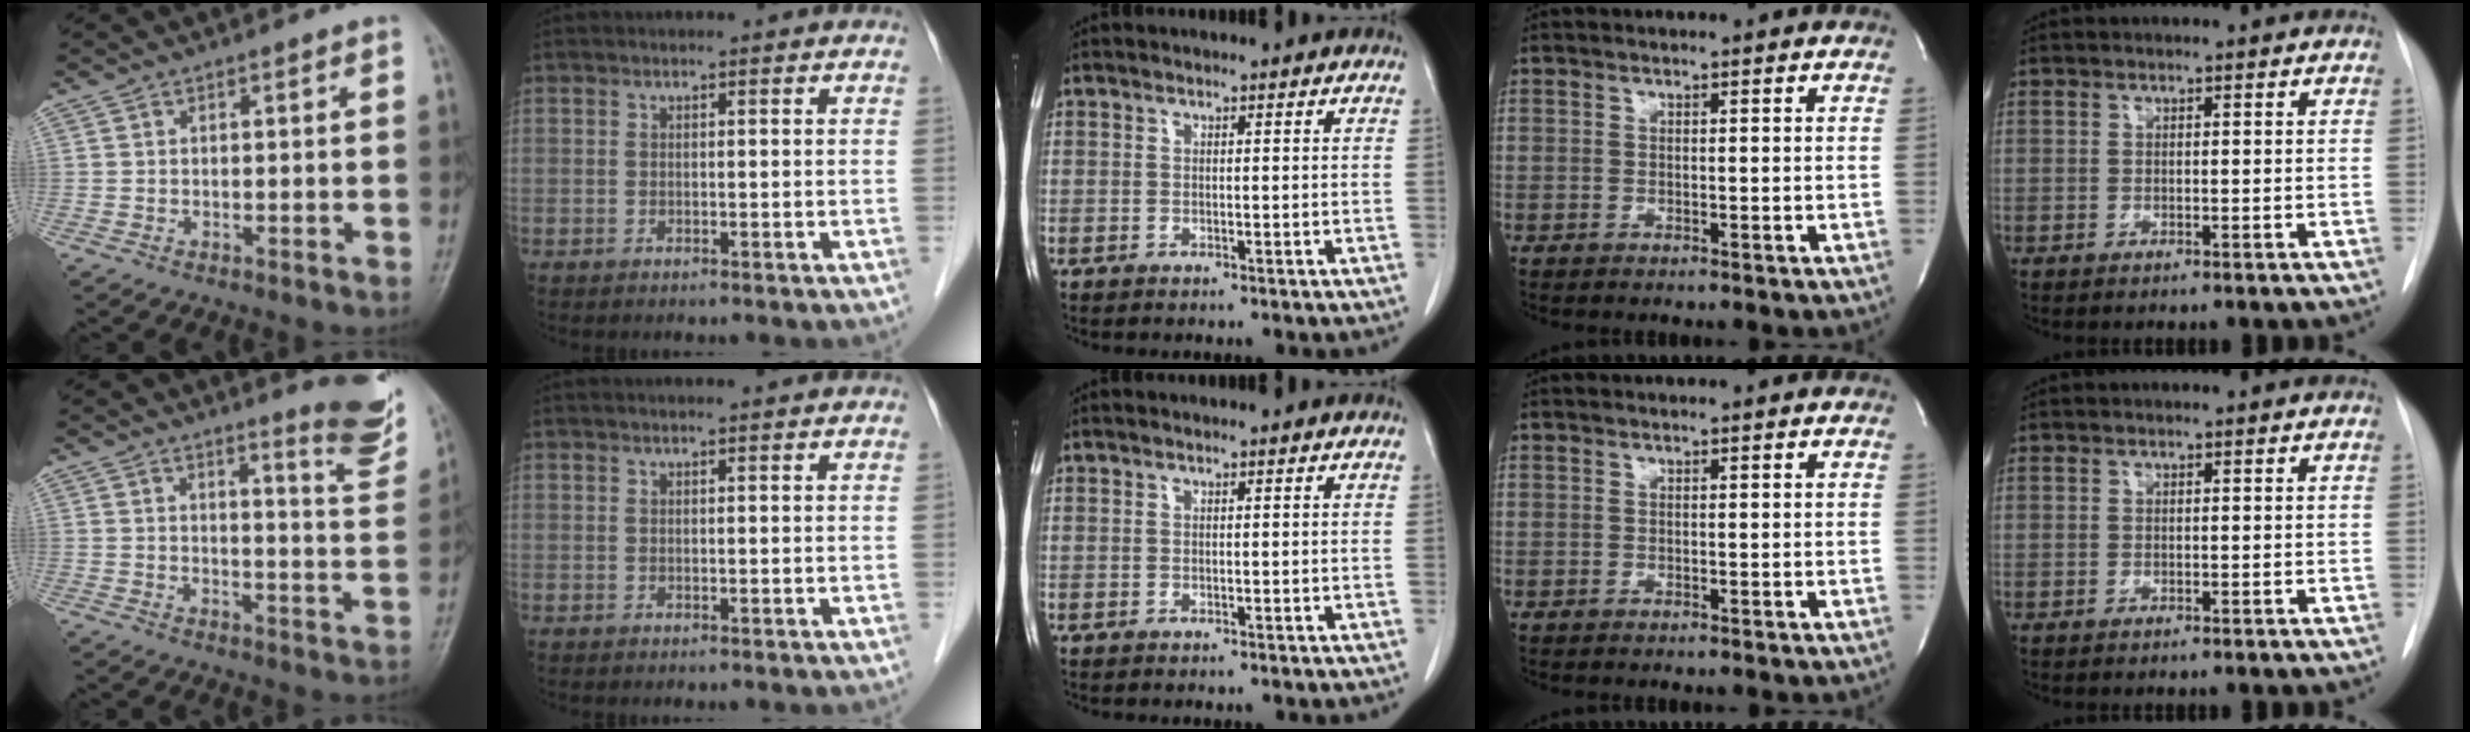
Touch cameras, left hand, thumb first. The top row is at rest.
{"thumb": {"total": 9.5, "force": [6.9, 1.4, 6.3], "torque": [-0.062, -0.060, 0.080]}, "index": {"total": 1.5, "force": [1.4, -0.1, 0.5], "torque": [-0.008, 0.010, 0.020]}}